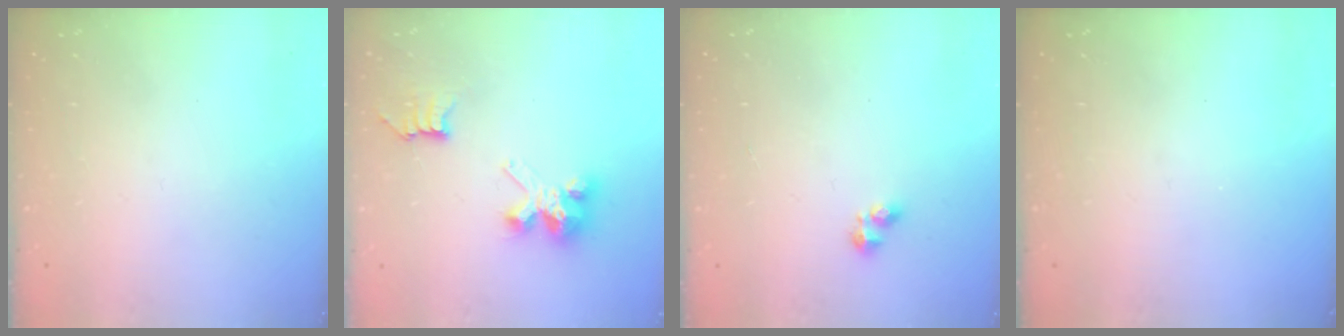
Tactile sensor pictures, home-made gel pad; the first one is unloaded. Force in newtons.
{"total": 6.7, "press": 6.7, "slide": 0.1}
{"total": 2.7, "press": 2.7, "slide": 0.4}
{"total": 0.0}